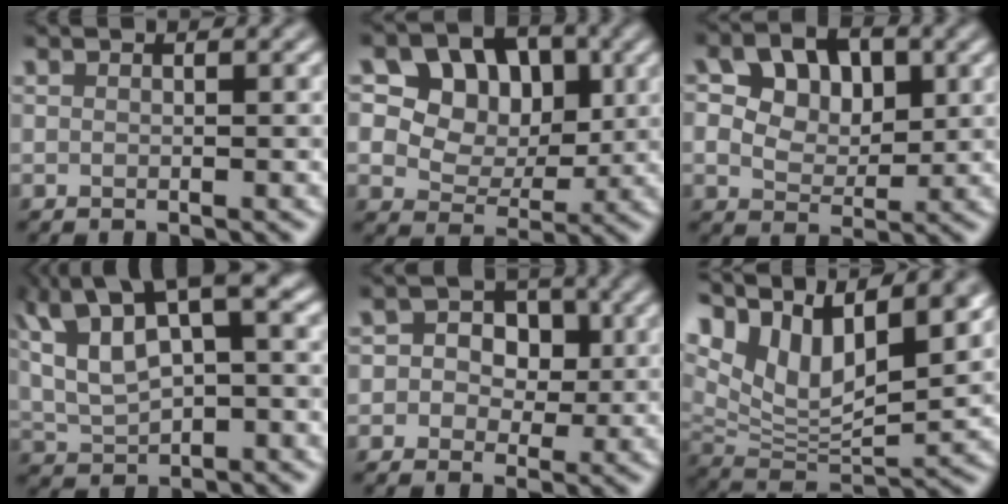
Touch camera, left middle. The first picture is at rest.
{"total": 12.4, "force": [4.5, 9.9, 6.1], "torque": [-0.135, 0.035, 0.077]}
{"total": 8.1, "force": [2.8, 5.6, 5.2], "torque": [-0.085, 0.033, 0.023]}
{"total": 9.9, "force": [4.1, 4.2, 8.0], "torque": [-0.166, 0.024, 0.073]}
{"total": 4.4, "force": [0.8, 3.9, 1.9], "torque": [-0.004, 0.017, -0.013]}
{"total": 11.3, "force": [6.7, 4.5, 8.0], "torque": [-0.146, 0.009, 0.118]}